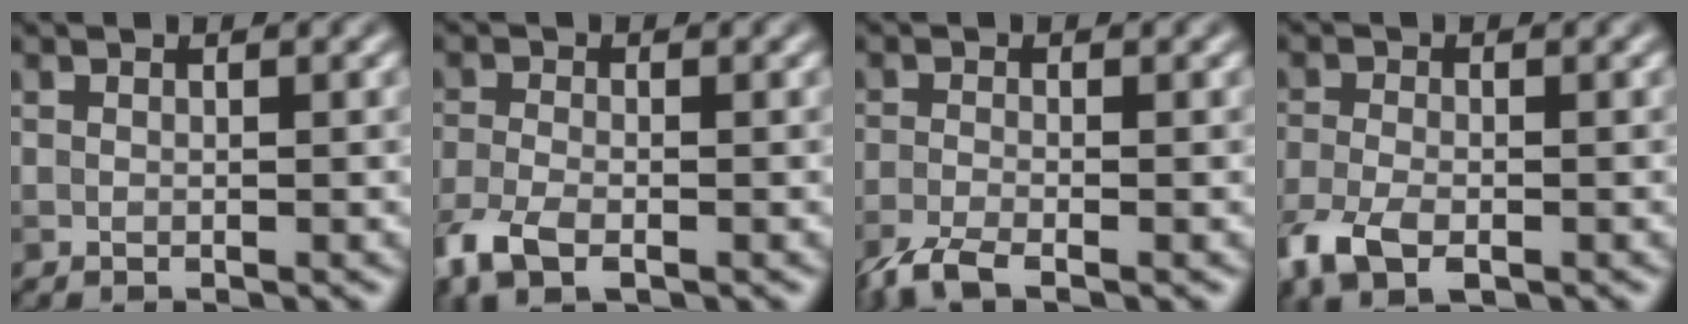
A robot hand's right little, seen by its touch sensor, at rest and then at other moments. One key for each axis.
{"total": 4.4, "fx": -2.5, "fy": 2.0, "fz": 3.0, "tx": -0.072, "ty": -0.011, "tz": -0.058}
{"total": 3.3, "fx": -2.5, "fy": 0.7, "fz": 2.1, "tx": -0.048, "ty": -0.012, "tz": -0.061}
{"total": 5.0, "fx": -2.7, "fy": 2.5, "fz": 3.4, "tx": -0.078, "ty": -0.012, "tz": -0.057}